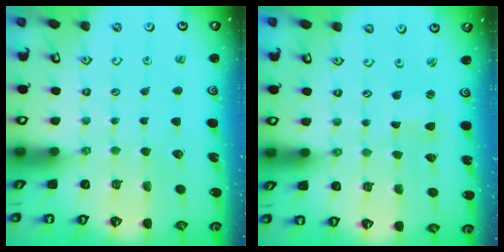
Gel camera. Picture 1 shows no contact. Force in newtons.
{"total": 0.6, "press": 0.6, "slide": 0.1}